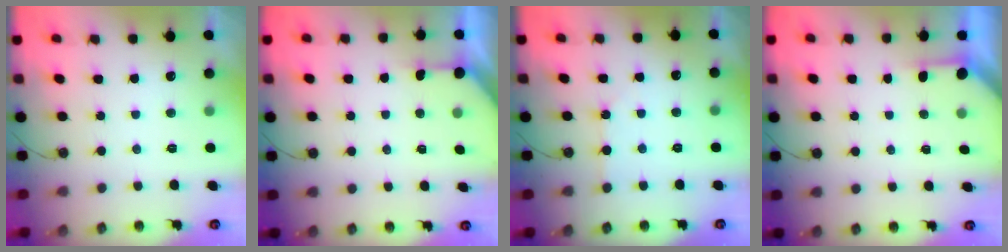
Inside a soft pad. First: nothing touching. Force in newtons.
{"total": 2.7, "press": 2.7, "slide": 0.3}
{"total": 1.6, "press": 1.6, "slide": 0.3}
{"total": 1.9, "press": 1.9, "slide": 0.3}